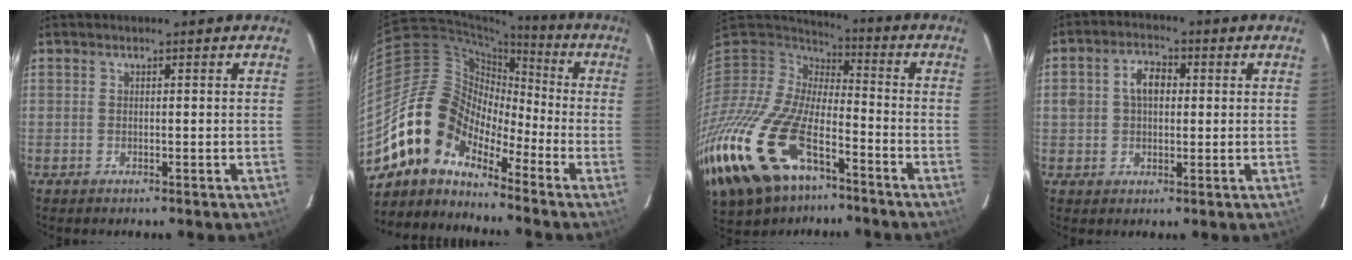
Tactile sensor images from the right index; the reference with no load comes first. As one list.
[{"total": 12.5, "force": [-9.6, 6.5, 4.6], "torque": [-0.082, 0.028, -0.201]}, {"total": 30.0, "force": [-17.5, 14.4, 19.5], "torque": [-0.438, -0.055, -0.310]}, {"total": 5.6, "force": [0.8, 4.1, 3.7], "torque": [-0.067, 0.019, 0.016]}]